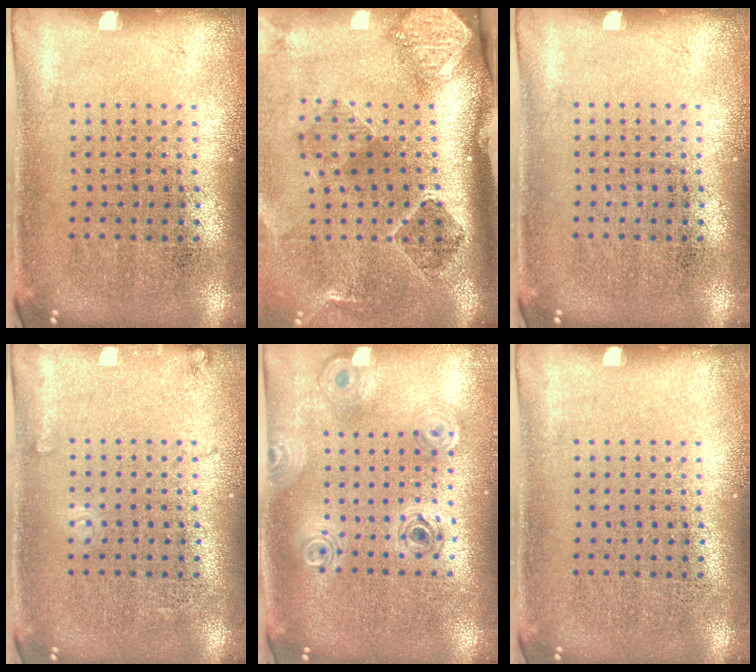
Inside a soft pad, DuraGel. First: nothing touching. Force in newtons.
{"total": 2.8, "press": 1.9, "slide": 2.2}
{"total": 0.0}
{"total": 1.2, "press": 1.2, "slide": 0.1}
{"total": 0.9, "press": 0.9, "slide": 0.2}
{"total": 0.0}